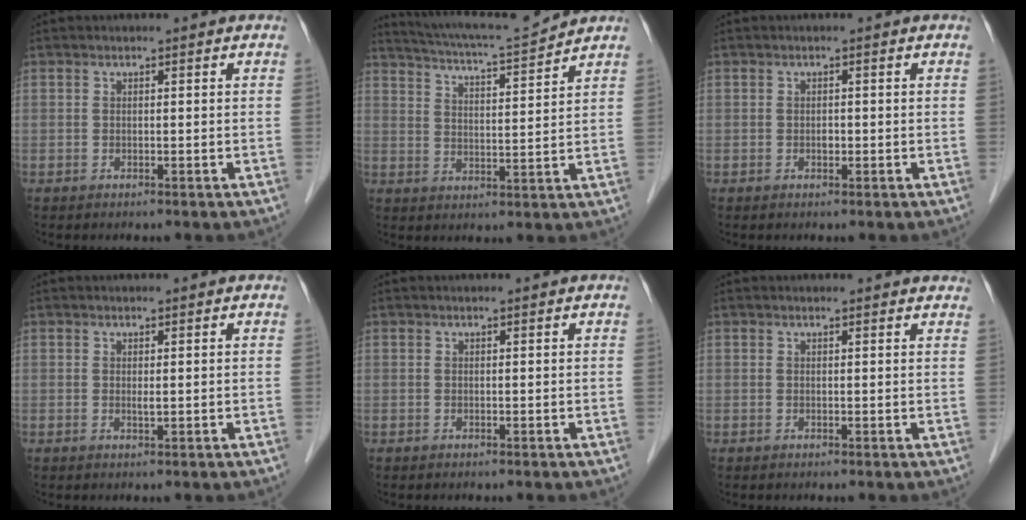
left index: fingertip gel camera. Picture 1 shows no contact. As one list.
[{"total": 10.3, "force": [9.9, -1.1, 2.6], "torque": [-0.055, -0.002, 0.161]}, {"total": 0.6, "force": [-0.1, 0.4, 0.4], "torque": [-0.009, 0.002, -0.004]}, {"total": 1.0, "force": [0.5, 0.1, 0.9], "torque": [-0.019, -0.002, 0.007]}, {"total": 0.7, "force": [0.6, 0.0, 0.2], "torque": [-0.008, 0.004, 0.011]}, {"total": 5.1, "force": [4.9, 0.7, 1.2], "torque": [-0.013, 0.011, 0.040]}]